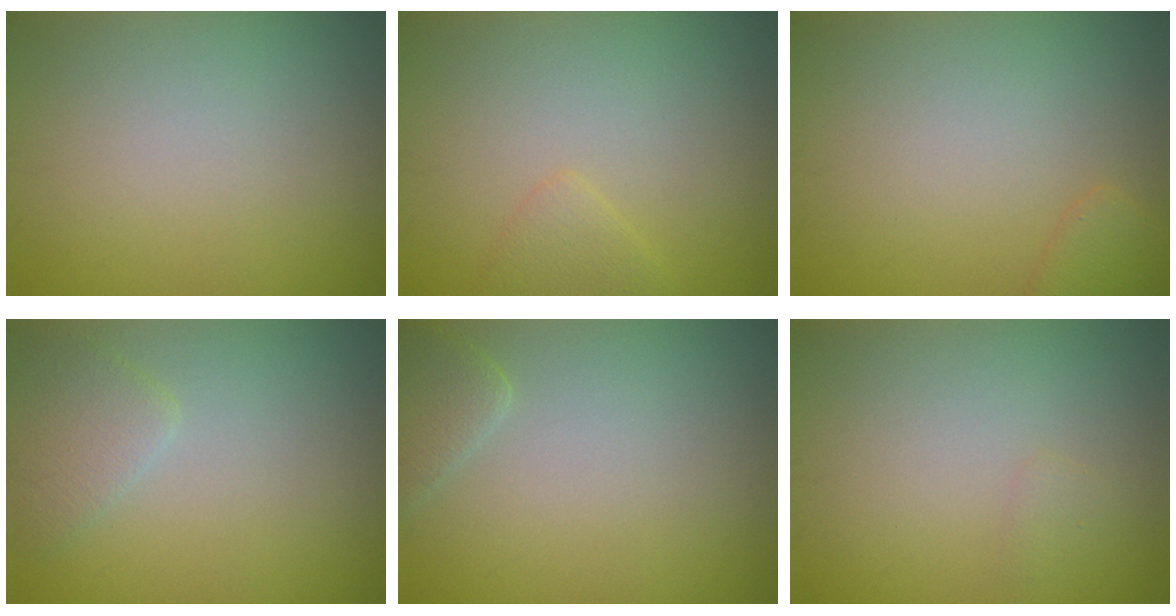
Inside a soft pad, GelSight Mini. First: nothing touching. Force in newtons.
{"total": 1.6, "press": 1.6, "slide": 0.1}
{"total": 1.9, "press": 1.9, "slide": 0.1}
{"total": 2.2, "press": 2.2, "slide": 0.1}
{"total": 2.2, "press": 2.2, "slide": 0.1}
{"total": 0.6, "press": 0.6, "slide": 0.0}